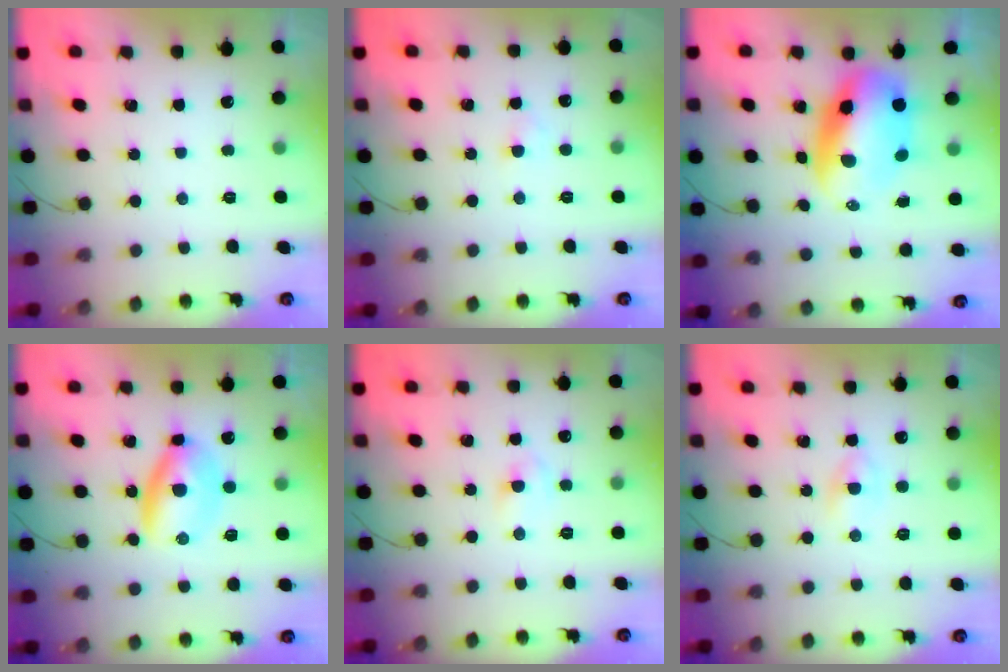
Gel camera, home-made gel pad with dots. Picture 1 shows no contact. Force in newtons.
{"total": 1.6, "press": 1.4, "slide": 0.8}
{"total": 10.9, "press": 10.5, "slide": 2.9}
{"total": 6.5, "press": 6.5, "slide": 1.1}
{"total": 4.5, "press": 4.3, "slide": 1.3}
{"total": 2.1, "press": 2.0, "slide": 0.7}